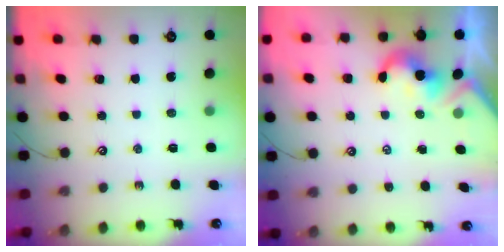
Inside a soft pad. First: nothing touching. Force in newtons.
{"total": 2.1, "press": 2.1, "slide": 0.4}